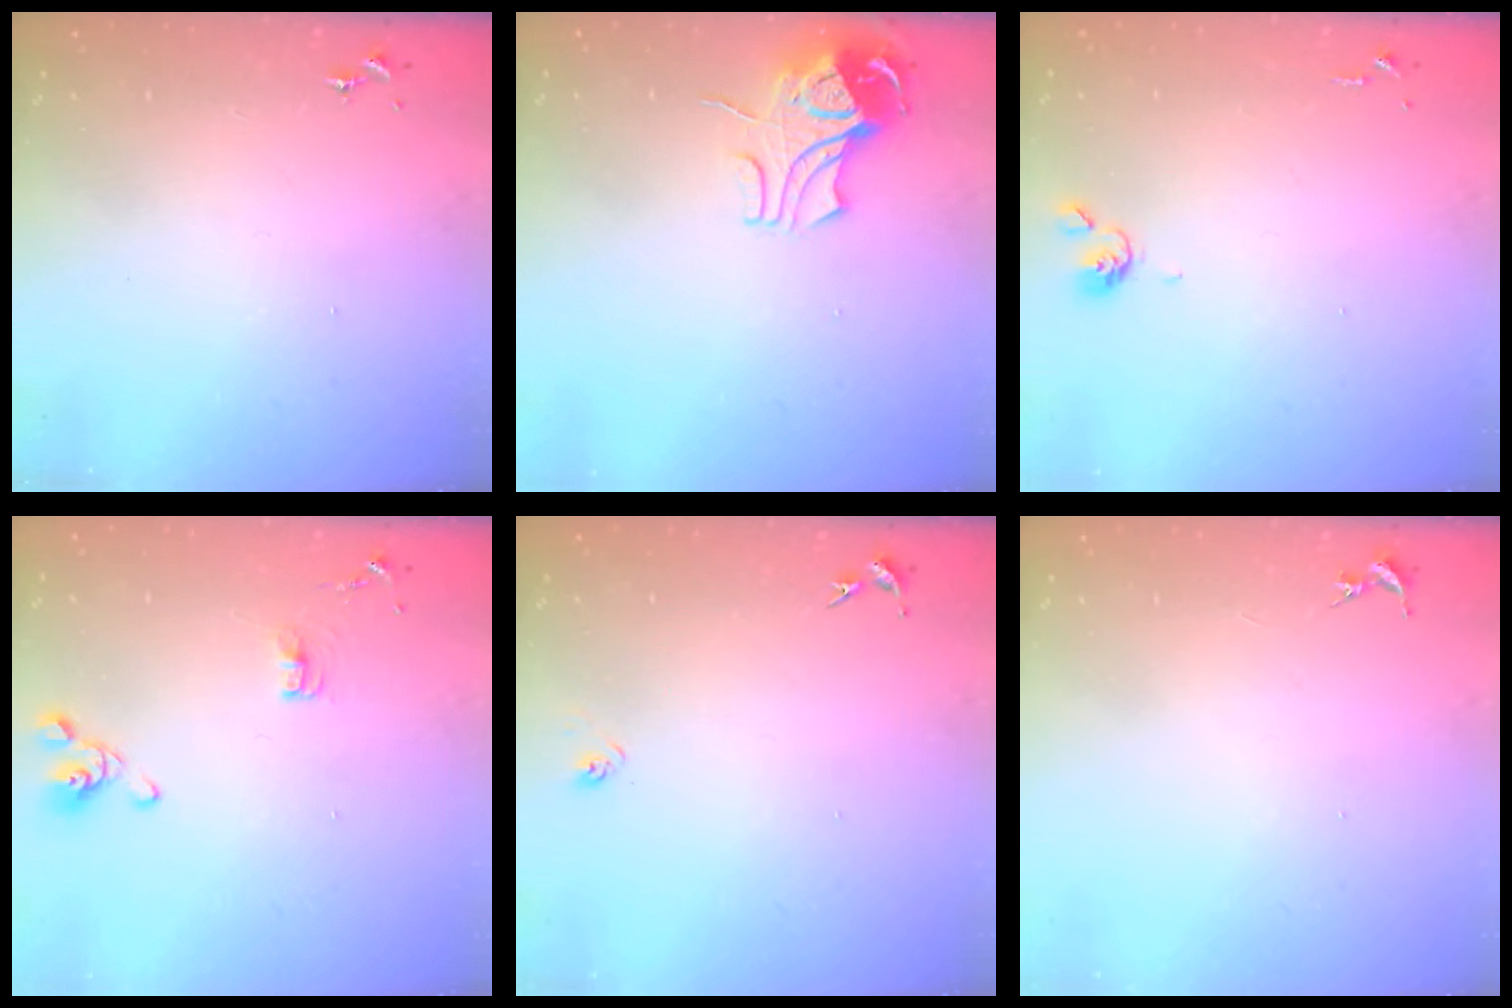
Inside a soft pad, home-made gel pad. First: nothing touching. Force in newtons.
{"total": 9.3, "press": 9.3, "slide": 1.2}
{"total": 4.6, "press": 4.5, "slide": 0.5}
{"total": 7.7, "press": 7.3, "slide": 2.3}
{"total": 3.3, "press": 3.2, "slide": 0.8}
{"total": 0.0}